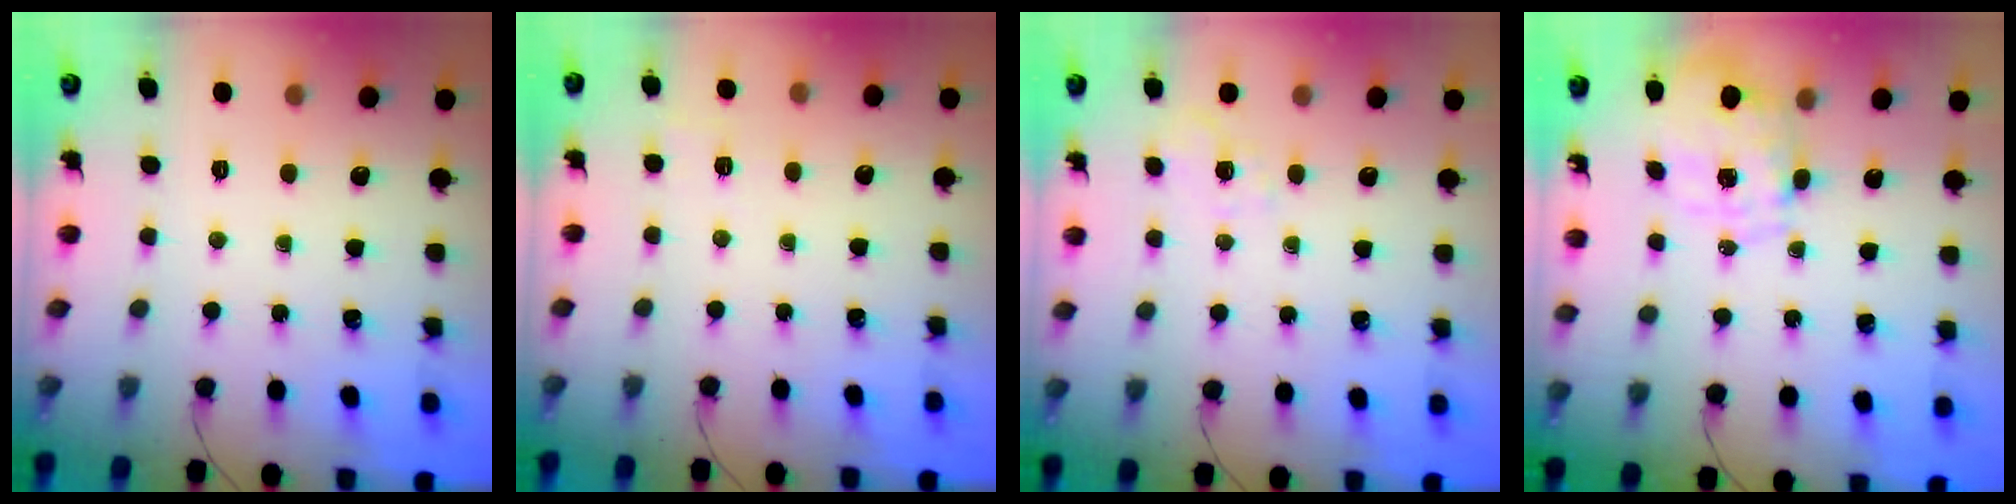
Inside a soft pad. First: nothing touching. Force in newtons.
{"total": 1.9, "press": 0.9, "slide": 1.7}
{"total": 2.2, "press": 1.6, "slide": 1.6}
{"total": 1.9, "press": 1.5, "slide": 1.1}